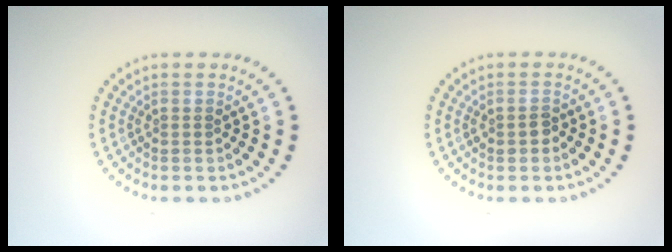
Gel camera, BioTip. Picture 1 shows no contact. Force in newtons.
{"total": 1.2, "press": 1.1, "slide": 0.1}